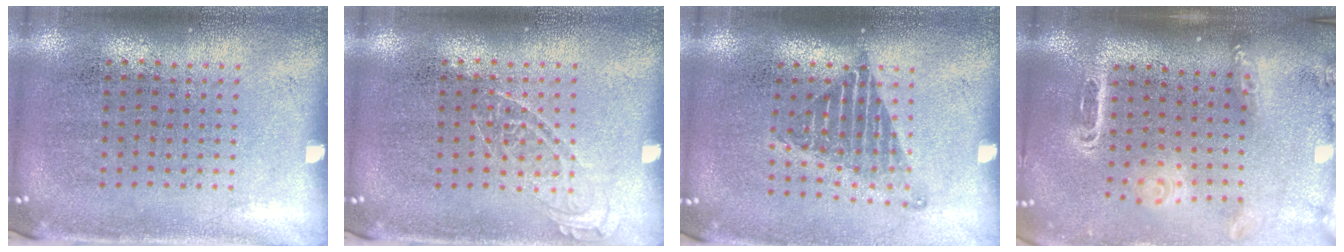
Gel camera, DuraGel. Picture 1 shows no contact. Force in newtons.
{"total": 1.5, "press": 1.4, "slide": 0.2}
{"total": 1.2, "press": 1.0, "slide": 0.7}
{"total": 2.6, "press": 1.9, "slide": 1.8}